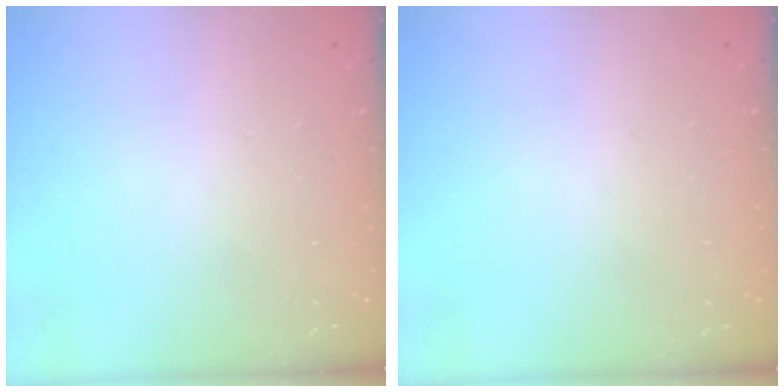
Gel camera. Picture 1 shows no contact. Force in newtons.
{"total": 0.0}